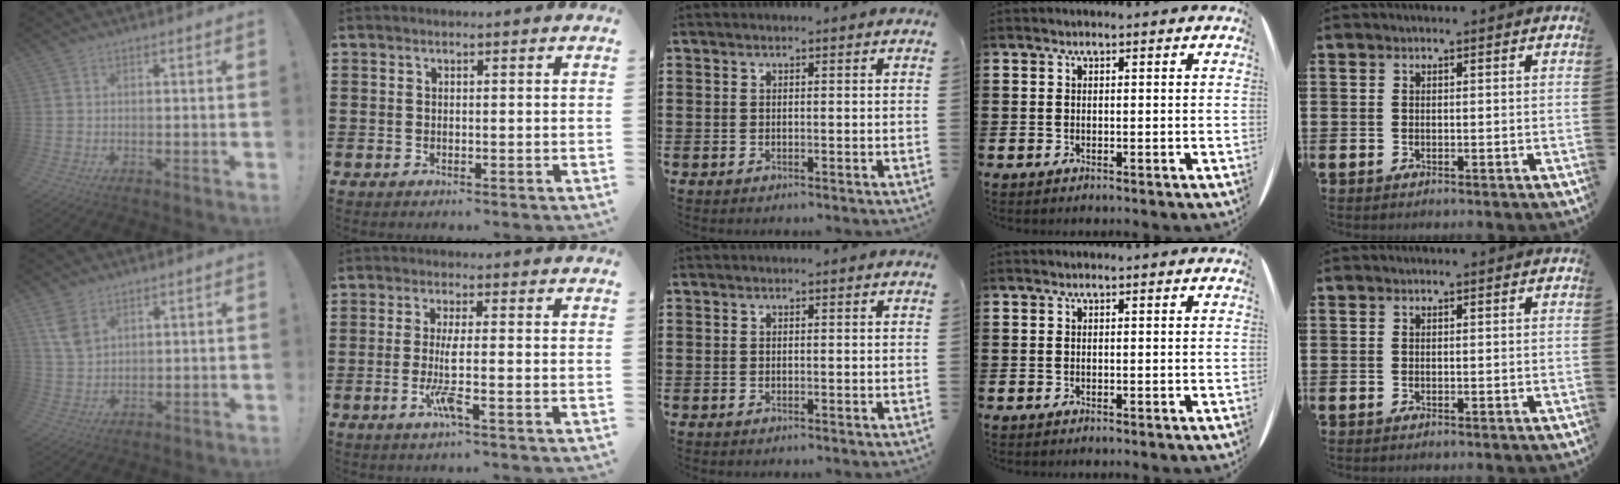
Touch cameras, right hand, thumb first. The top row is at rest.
{"thumb": {"total": 6.4, "force": [3.6, 3.8, 3.6], "torque": [-0.056, -0.015, 0.070]}, "index": {"total": 5.1, "force": [-1.4, 0.3, 4.9], "torque": [-0.112, -0.019, -0.034]}}